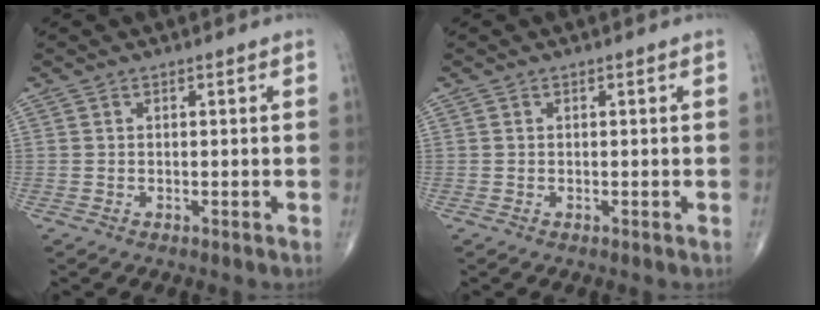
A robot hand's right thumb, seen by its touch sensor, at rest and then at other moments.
{"total": 0.0}